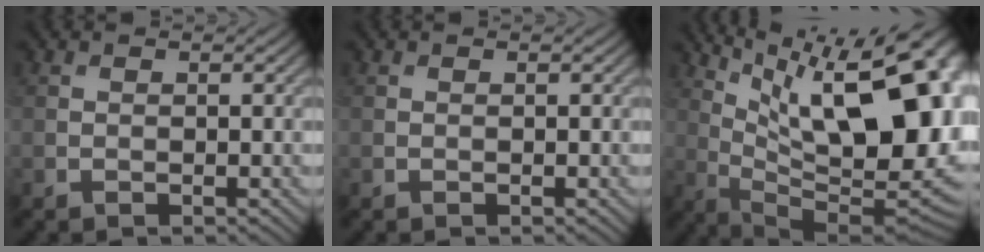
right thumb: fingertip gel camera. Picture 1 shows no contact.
{"total": 0.0}
{"total": 19.6, "force": [6.7, 7.4, 16.9], "torque": [-0.242, 0.033, 0.114]}